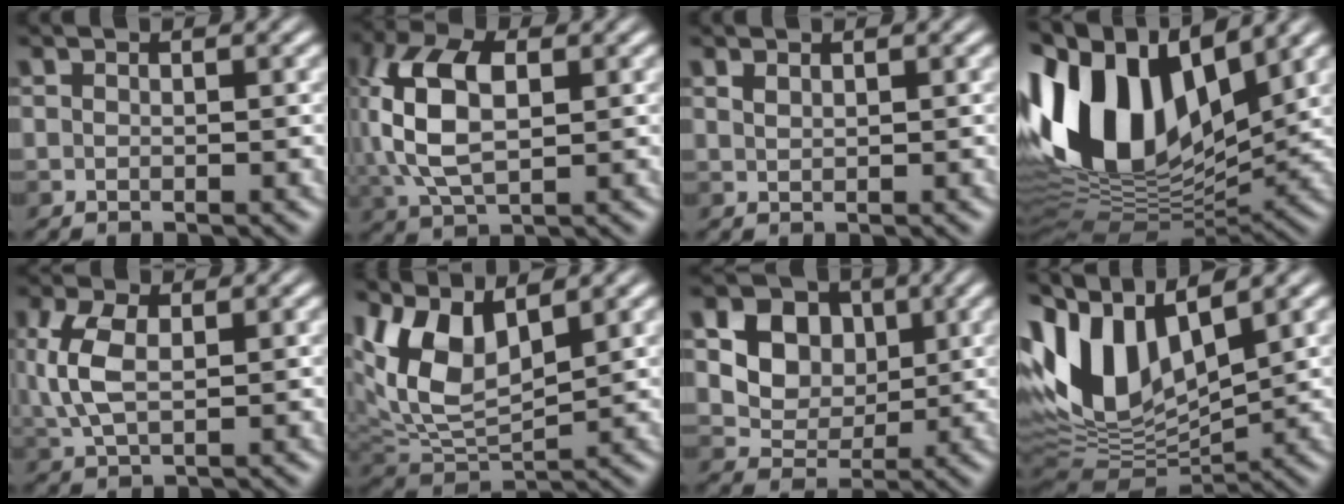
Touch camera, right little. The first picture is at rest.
{"total": 9.1, "force": [0.1, 5.4, 7.4], "torque": [-0.173, 0.009, -0.001]}
{"total": 0.8, "force": [0.5, 0.3, 0.5], "torque": [-0.016, 0.000, 0.011]}
{"total": 15.4, "force": [3.5, 9.0, 11.9], "torque": [-0.270, 0.031, 0.048]}
{"total": 5.4, "force": [0.0, 3.1, 4.5], "torque": [-0.109, 0.004, 0.001]}
{"total": 7.5, "force": [2.3, 4.0, 5.9], "torque": [-0.127, 0.000, 0.043]}
{"total": 6.7, "force": [1.6, 5.4, 3.6], "torque": [-0.085, 0.005, 0.025]}
{"total": 11.8, "force": [3.2, 6.4, 9.3], "torque": [-0.200, 0.023, 0.055]}